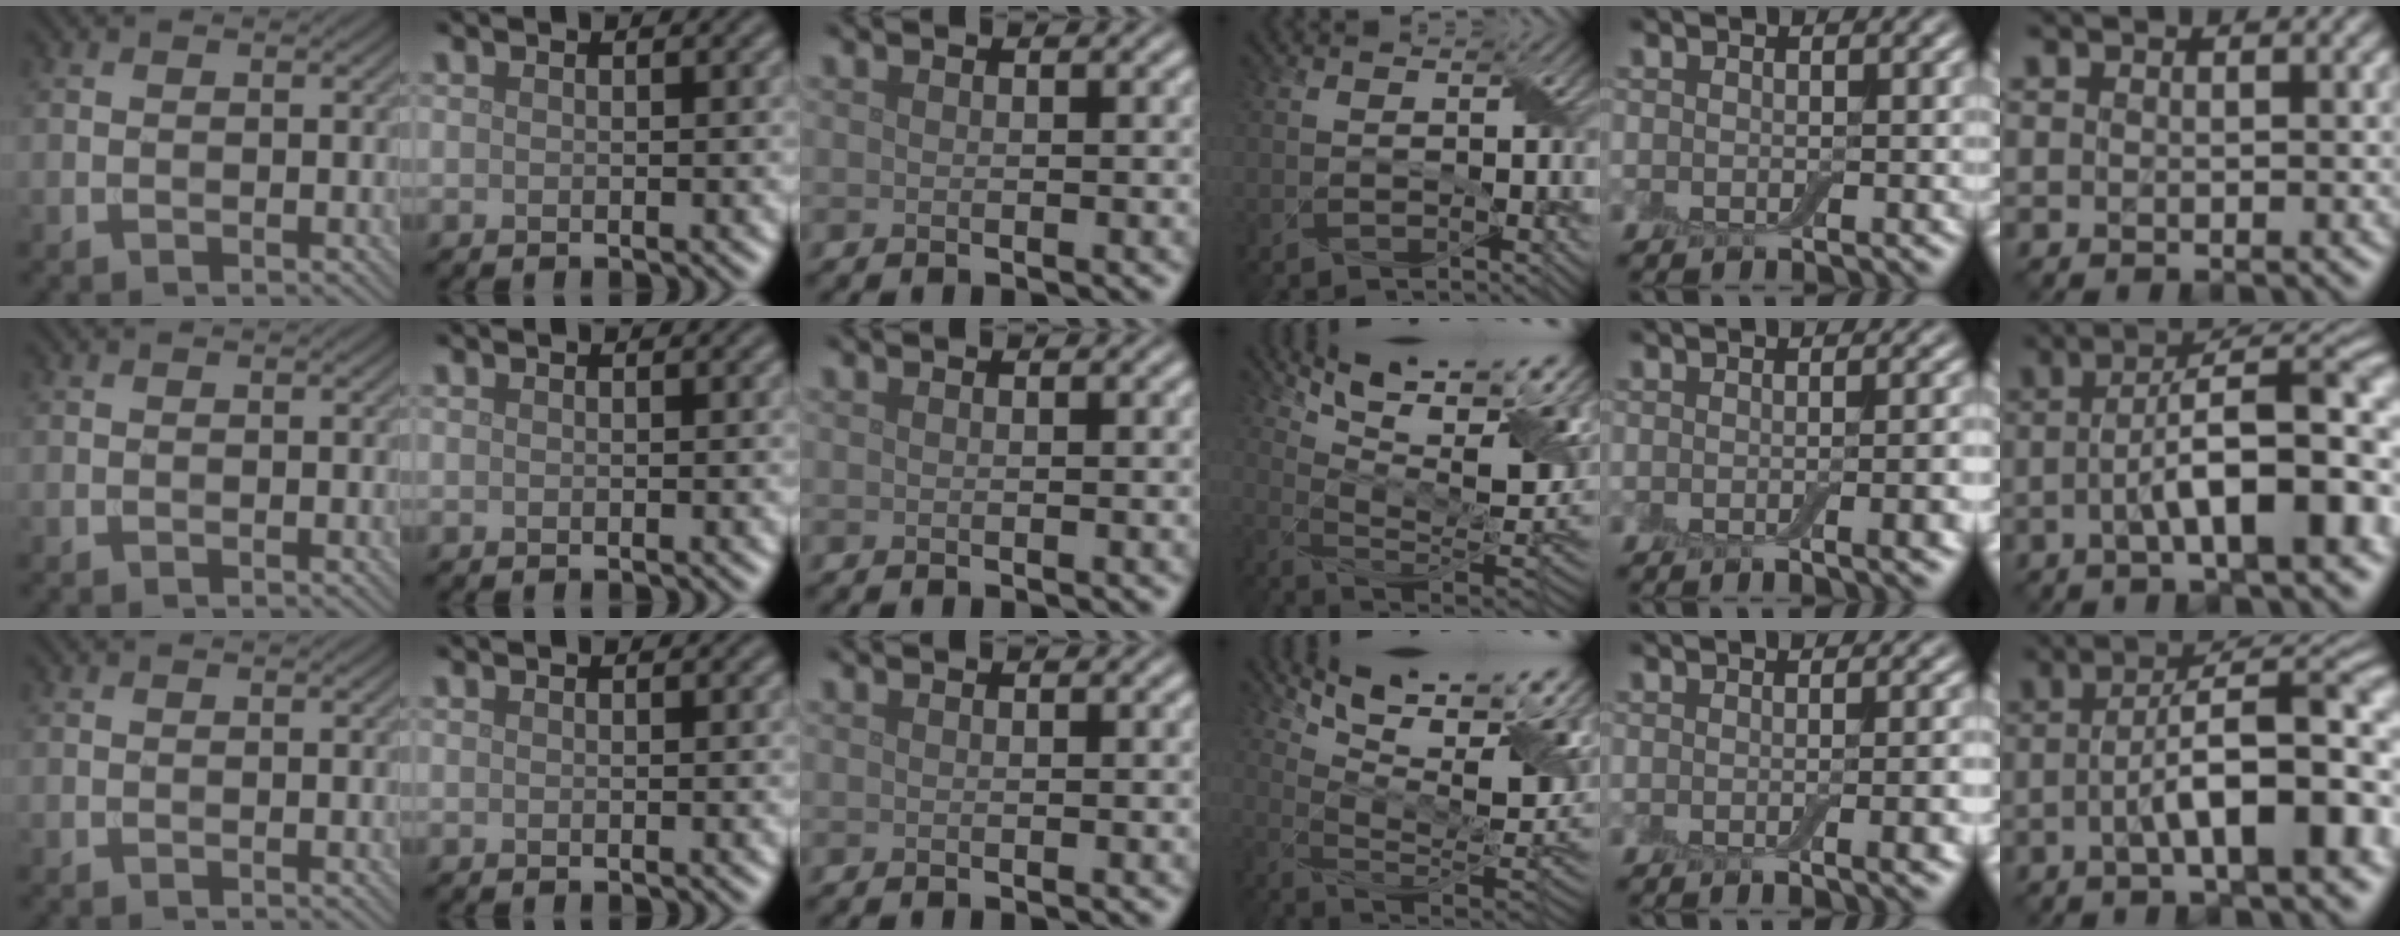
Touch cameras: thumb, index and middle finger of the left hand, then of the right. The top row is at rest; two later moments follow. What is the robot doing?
{"motion": "wrap", "object": "adhesive wrap"}